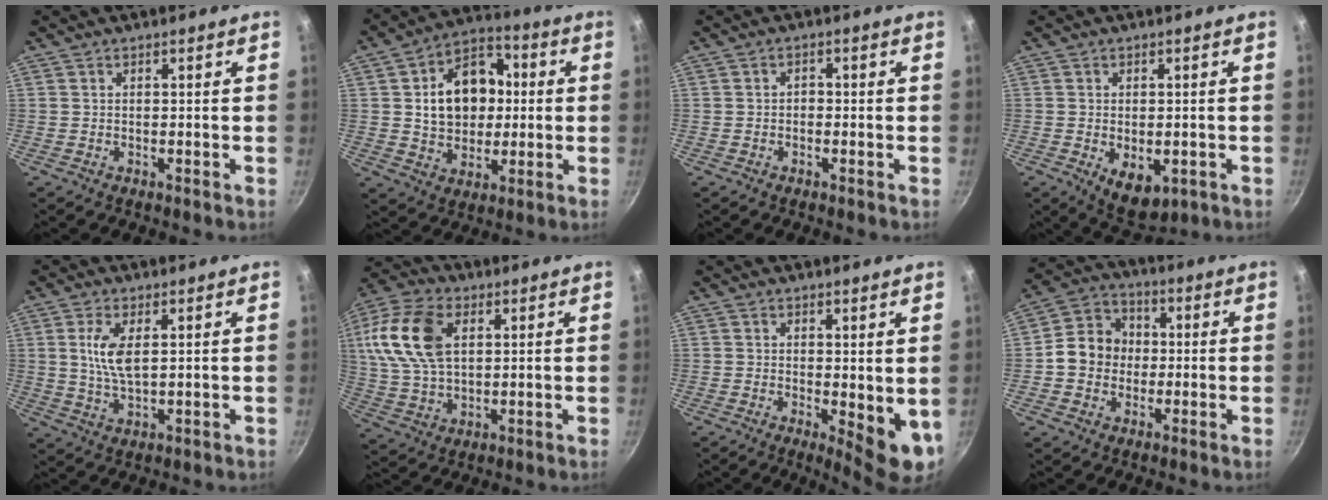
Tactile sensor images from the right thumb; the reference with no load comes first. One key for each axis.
{"total": 15.5, "fx": 1.6, "fy": 11.7, "fz": 10.1, "tx": -0.122, "ty": 0.022, "tz": 0.022}
{"total": 1.3, "fx": -0.5, "fy": 1.0, "fz": 0.7, "tx": -0.008, "ty": 0.007, "tz": -0.011}
{"total": 7.1, "fx": -1.7, "fy": 4.3, "fz": 5.4, "tx": -0.065, "ty": -0.006, "tz": -0.011}
{"total": 6.7, "fx": 1.6, "fy": 2.8, "fz": 5.8, "tx": -0.113, "ty": -0.008, "tz": 0.033}
{"total": 16.5, "fx": 4.4, "fy": 10.2, "fz": 12.2, "tx": -0.237, "ty": 0.003, "tz": 0.082}
{"total": 7.5, "fx": 0.2, "fy": 2.9, "fz": 6.9, "tx": -0.077, "ty": -0.013, "tz": 0.009}
{"total": 9.8, "fx": -0.5, "fy": 8.6, "fz": 4.6, "tx": -0.047, "ty": 0.022, "tz": -0.028}